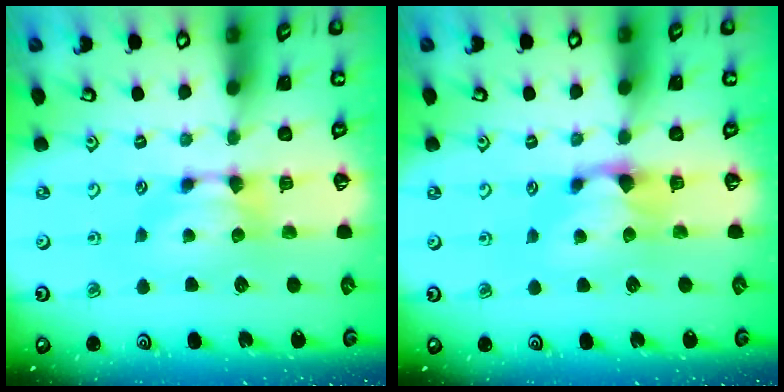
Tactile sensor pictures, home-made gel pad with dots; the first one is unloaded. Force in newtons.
{"total": 1.0, "press": 0.3, "slide": 0.9}